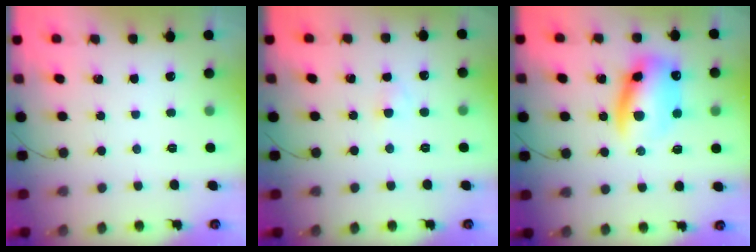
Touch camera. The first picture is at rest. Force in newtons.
{"total": 1.8, "press": 1.6, "slide": 0.9}
{"total": 12.9, "press": 12.6, "slide": 3.1}